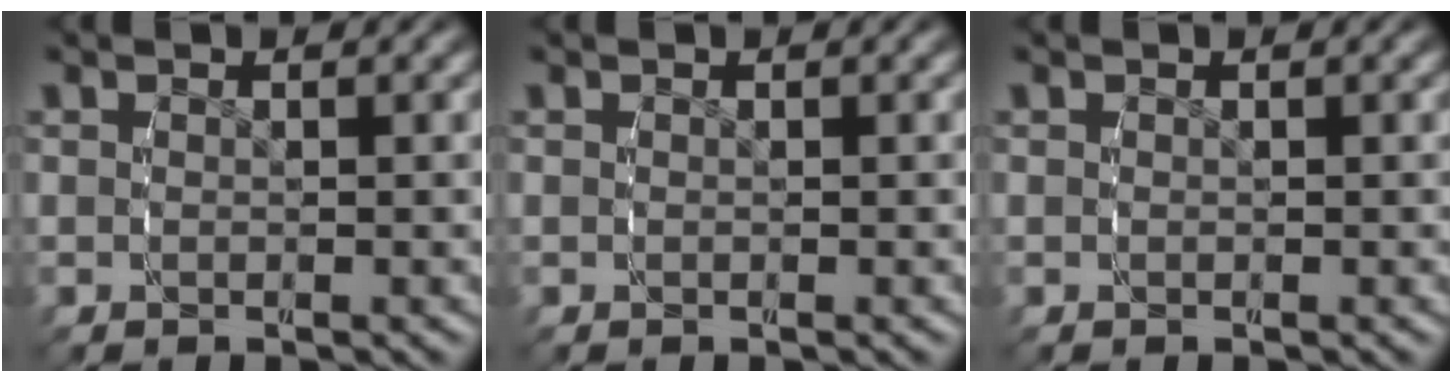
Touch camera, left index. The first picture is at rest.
{"total": 0.0}
{"total": 0.0}